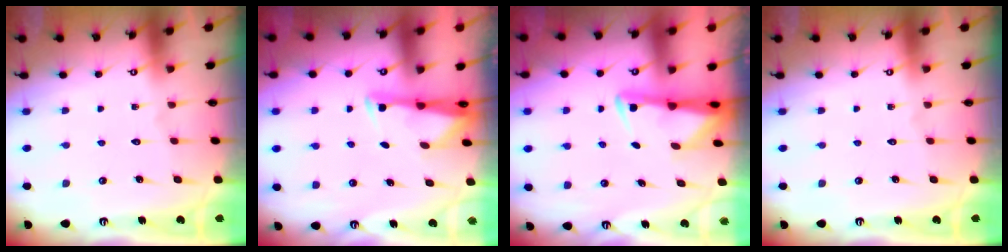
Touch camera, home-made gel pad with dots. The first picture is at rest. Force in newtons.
{"total": 2.8, "press": 2.8, "slide": 0.4}
{"total": 2.8, "press": 2.8, "slide": 0.5}
{"total": 0.0}